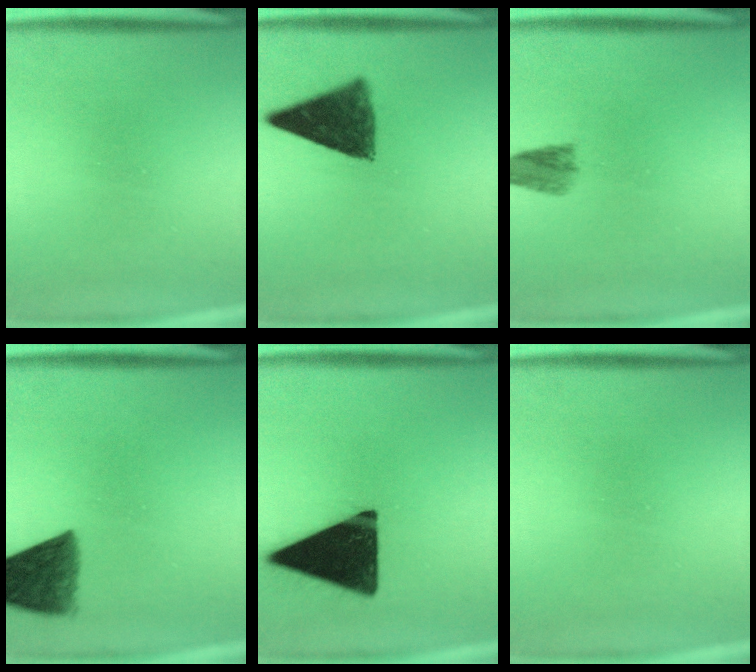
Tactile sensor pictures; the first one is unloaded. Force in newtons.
{"total": 10.1}
{"total": 3.8}
{"total": 9.1}
{"total": 18.4}
{"total": 0.0}